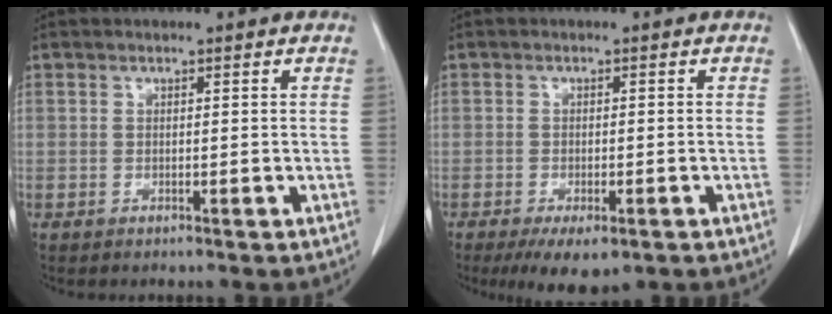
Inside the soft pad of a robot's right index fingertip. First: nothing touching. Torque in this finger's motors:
{"motor_torque": [-0.08, -0.05, 0.06, 0.00]}